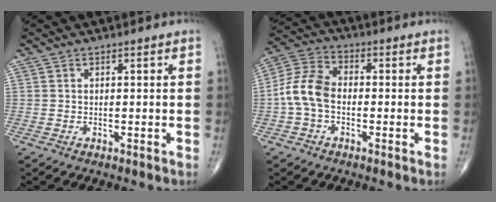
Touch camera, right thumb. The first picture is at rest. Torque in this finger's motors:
{"motor_torque": [-0.11, 0.33, 0.64, -0.48, 0.13]}